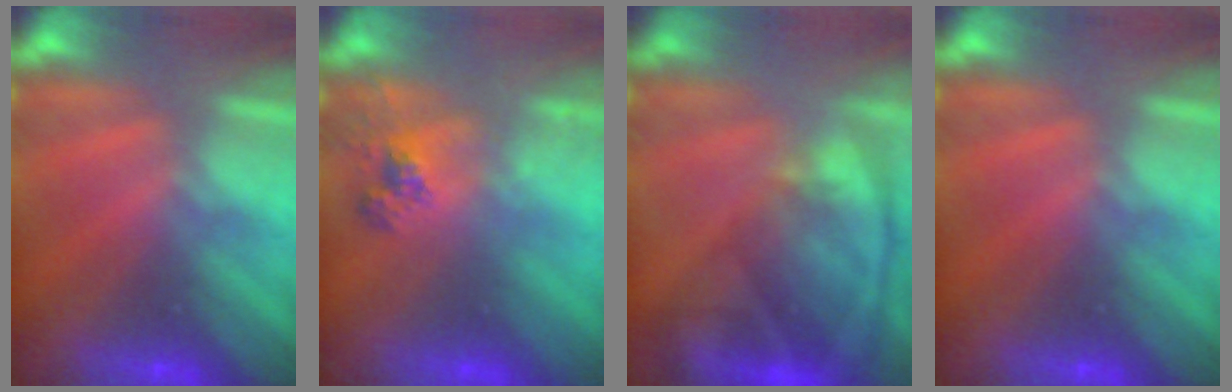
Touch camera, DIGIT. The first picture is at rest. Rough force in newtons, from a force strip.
{"total": 2.6}
{"total": 10.6}
{"total": 0.0}